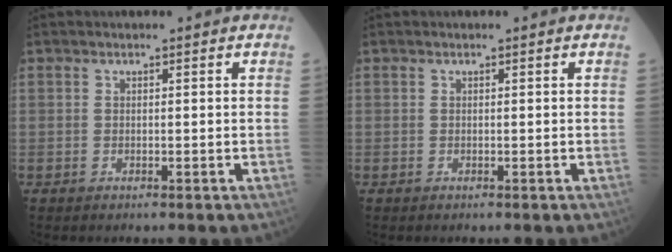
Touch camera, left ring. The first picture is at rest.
{"total": 0.0}